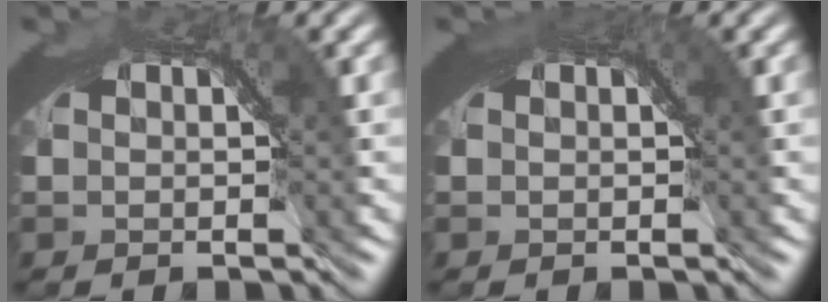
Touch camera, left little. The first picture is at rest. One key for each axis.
{"total": 1.1, "fx": 0.6, "fy": 0.3, "fz": 0.9, "tx": -0.007, "ty": 0.001, "tz": 0.006}